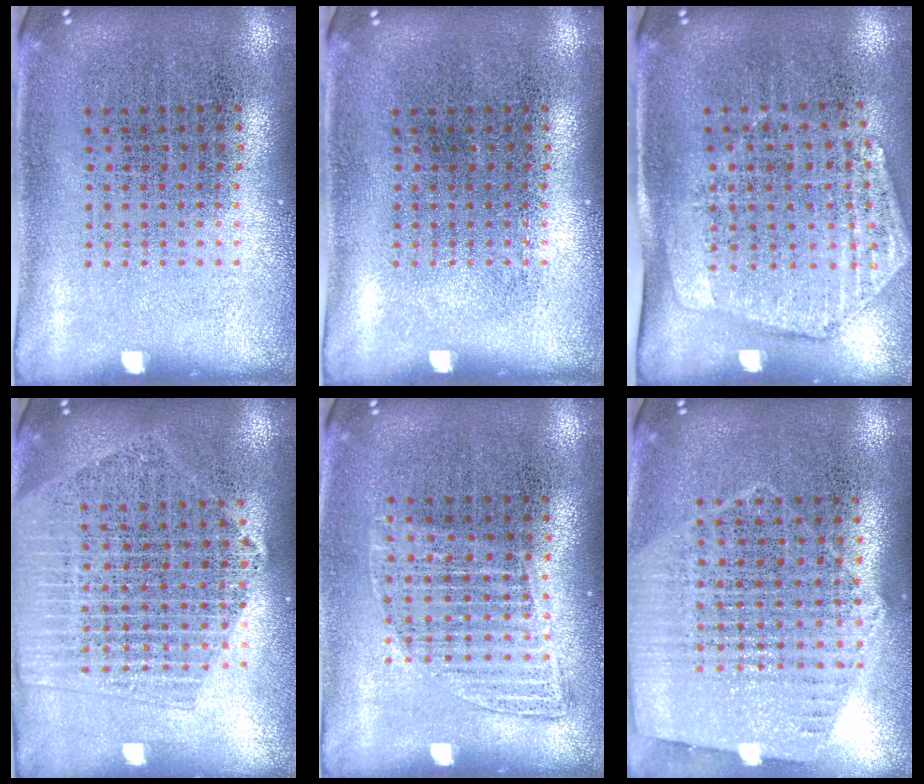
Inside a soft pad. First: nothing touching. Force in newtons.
{"total": 0.0}
{"total": 1.9, "press": 1.6, "slide": 1.1}
{"total": 2.1, "press": 1.9, "slide": 0.9}
{"total": 1.1, "press": 1.0, "slide": 0.5}
{"total": 1.2, "press": 1.1, "slide": 0.3}